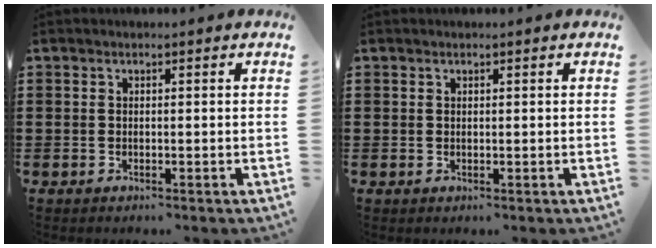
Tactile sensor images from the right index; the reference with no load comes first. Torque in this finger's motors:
{"motor_torque": [0.41, 0.44, -0.01, -0.01]}